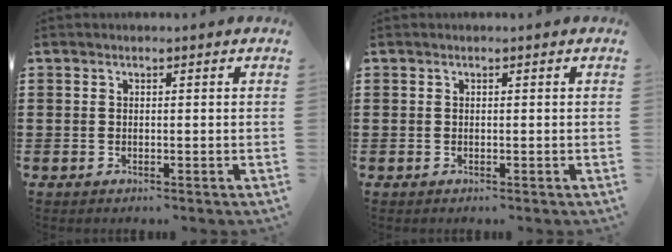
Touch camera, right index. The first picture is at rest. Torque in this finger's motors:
{"motor_torque": [-0.26, 1.88, 0.00, 0.00]}